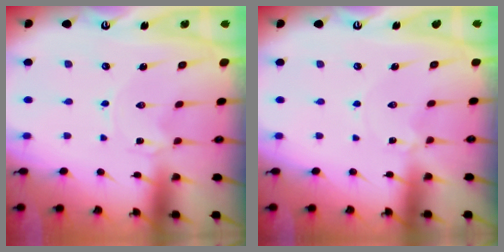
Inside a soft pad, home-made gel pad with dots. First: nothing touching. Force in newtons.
{"total": 0.9, "press": 0.9, "slide": 0.2}